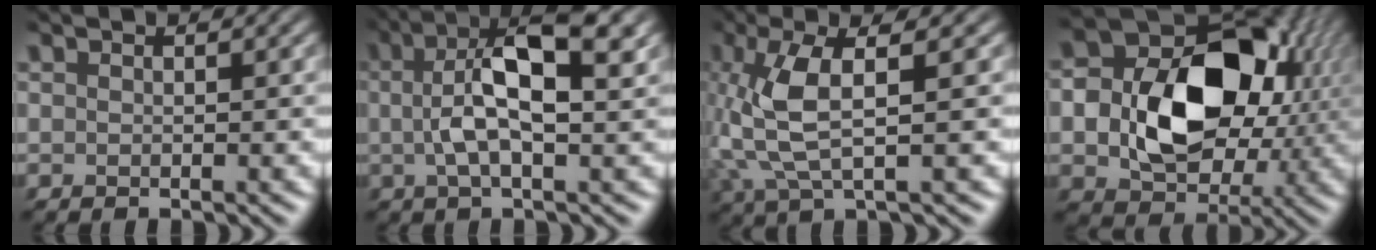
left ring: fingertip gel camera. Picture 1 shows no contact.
{"total": 7.8, "force": [1.4, 2.7, 7.1], "torque": [-0.133, 0.010, 0.016]}
{"total": 5.9, "force": [1.1, 1.5, 5.6], "torque": [-0.131, 0.005, 0.023]}
{"total": 13.4, "force": [0.3, 9.8, 9.1], "torque": [-0.156, -0.003, 0.006]}